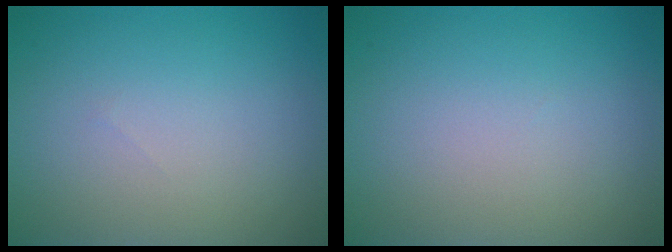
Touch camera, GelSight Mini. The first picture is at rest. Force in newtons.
{"total": 0.0}